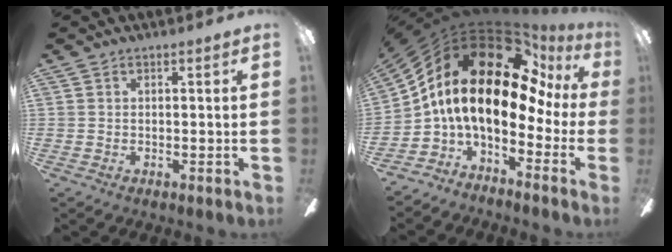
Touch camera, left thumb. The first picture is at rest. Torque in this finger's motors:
{"motor_torque": [-0.72, 2.97, 2.77, 0.00, 0.44]}